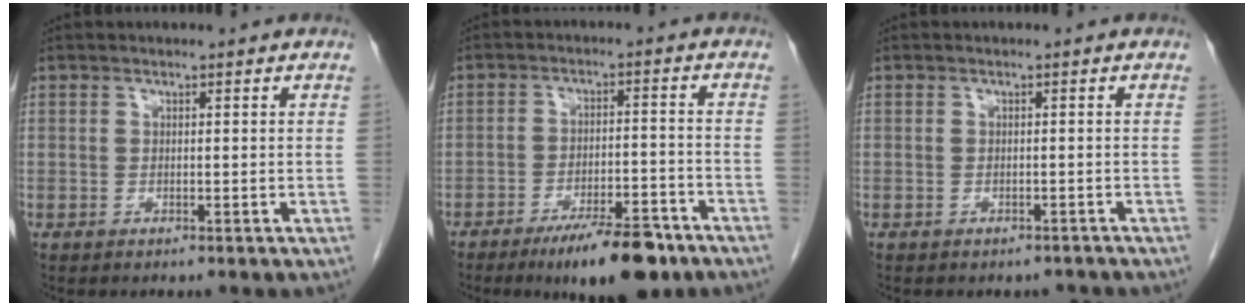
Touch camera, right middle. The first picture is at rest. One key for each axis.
{"total": 10.8, "fx": -7.6, "fy": 2.6, "fz": 7.2, "tx": -0.104, "ty": -0.008, "tz": -0.119}
{"total": 2.8, "fx": -2.5, "fy": 1.2, "fz": 0.4, "tx": -0.004, "ty": 0.002, "tz": -0.032}